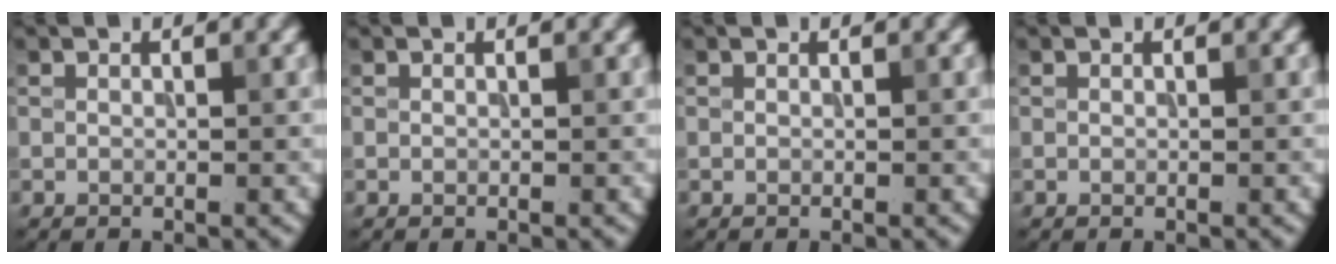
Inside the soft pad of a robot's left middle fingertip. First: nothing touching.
{"total": 0.0}
{"total": 0.0}
{"total": 0.0}